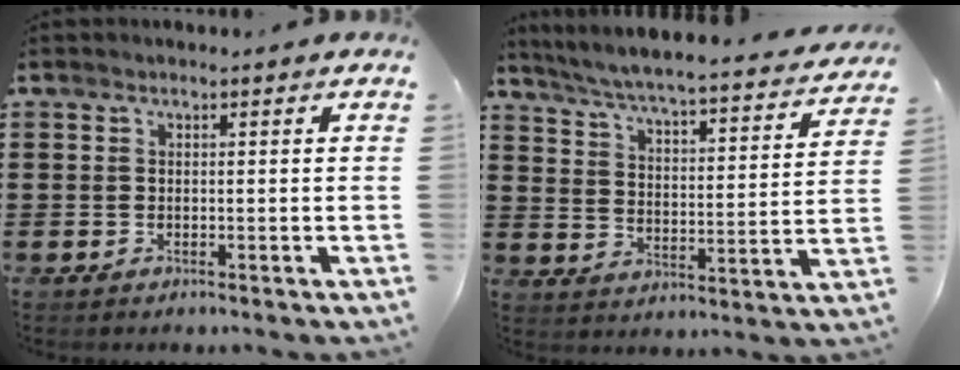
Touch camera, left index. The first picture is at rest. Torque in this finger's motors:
{"motor_torque": [1.07, -1.07, 0.29, 0.12]}